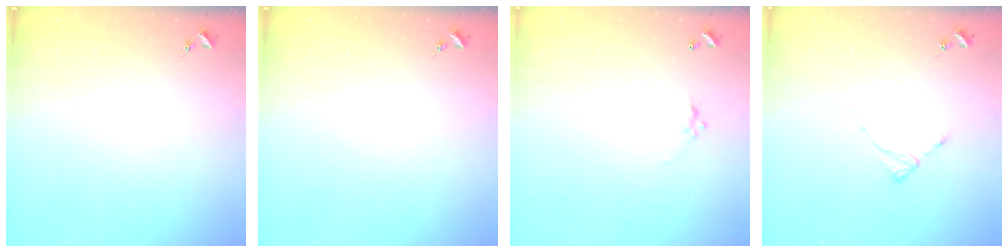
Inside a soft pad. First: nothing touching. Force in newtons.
{"total": 0.0}
{"total": 4.9, "press": 4.9, "slide": 0.2}
{"total": 2.2, "press": 2.2, "slide": 0.4}